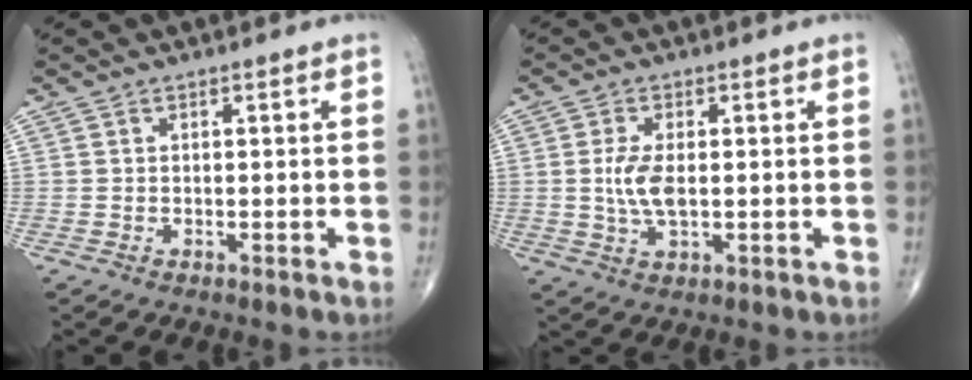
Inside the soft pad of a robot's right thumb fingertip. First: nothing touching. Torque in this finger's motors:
{"motor_torque": [0.13, 0.27, 0.24, -0.27, 0.05]}